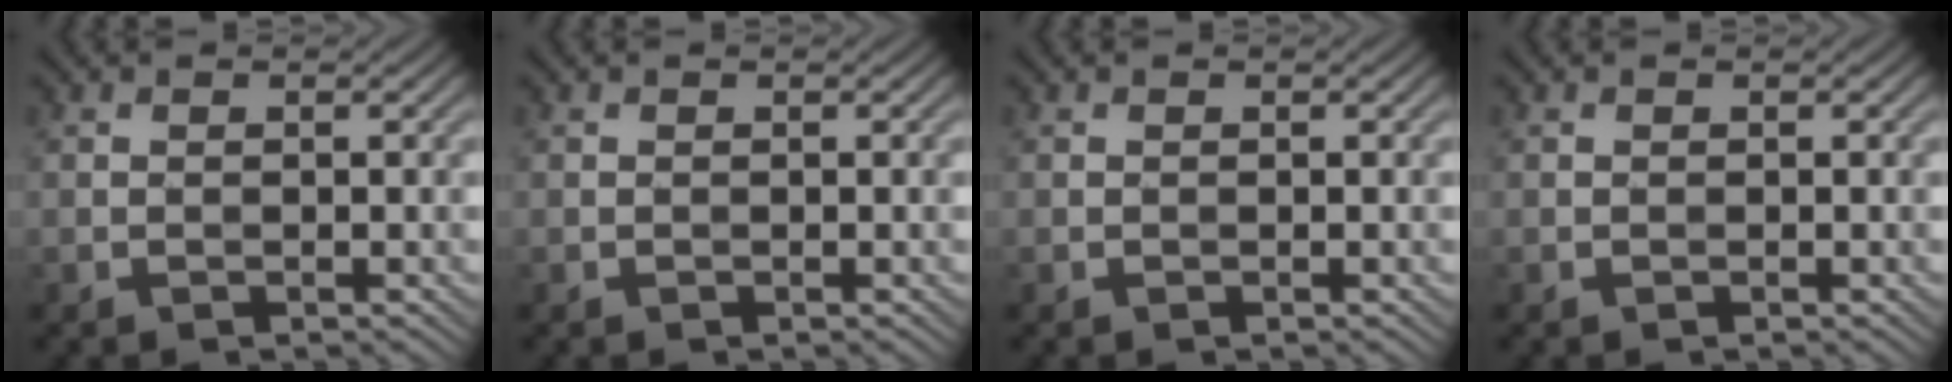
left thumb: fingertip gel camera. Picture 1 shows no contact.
{"total": 0.0}
{"total": 0.0}
{"total": 0.0}